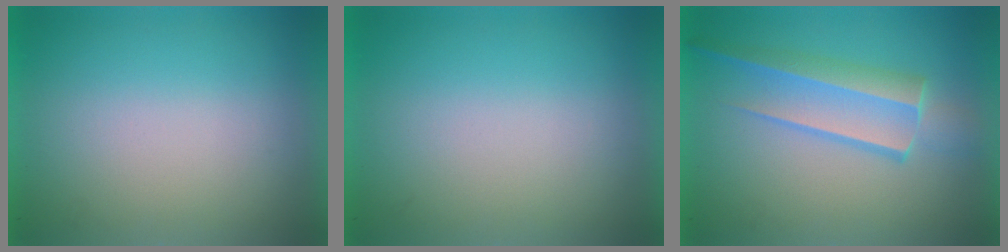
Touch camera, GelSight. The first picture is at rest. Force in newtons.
{"total": 0.0}
{"total": 3.2}